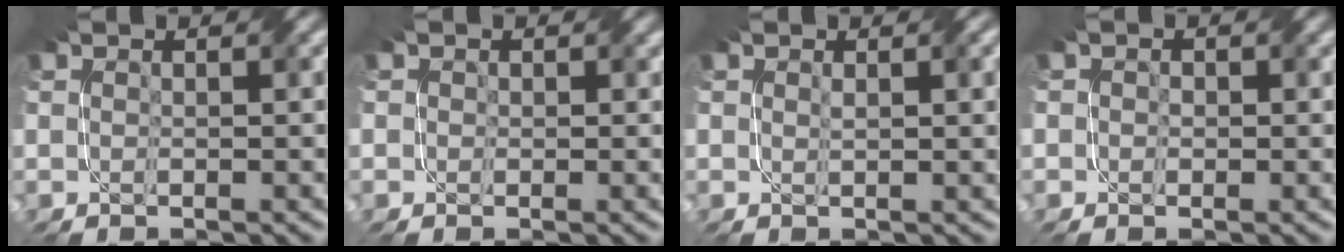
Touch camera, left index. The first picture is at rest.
{"total": 1.3, "force": [0.5, 1.1, 0.3], "torque": [-0.003, -0.004, 0.001]}
{"total": 1.9, "force": [0.6, 0.6, 1.7], "torque": [-0.024, 0.000, 0.015]}
{"total": 1.1, "force": [0.2, 1.0, 0.4], "torque": [-0.004, -0.003, -0.002]}